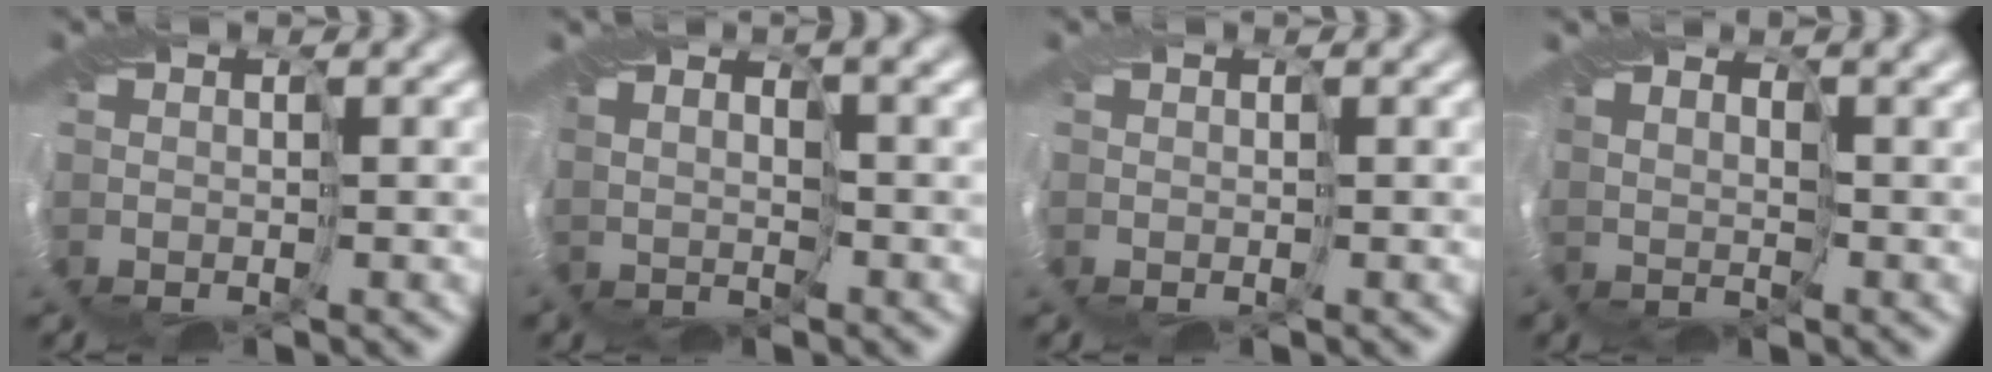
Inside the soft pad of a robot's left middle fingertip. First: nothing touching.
{"total": 3.1, "force": [2.5, 1.0, 1.5], "torque": [-0.029, 0.011, 0.048]}
{"total": 0.7, "force": [-0.1, 0.6, 0.3], "torque": [-0.014, -0.001, -0.006]}
{"total": 2.2, "force": [2.1, 0.6, 0.2], "torque": [-0.009, 0.006, 0.044]}